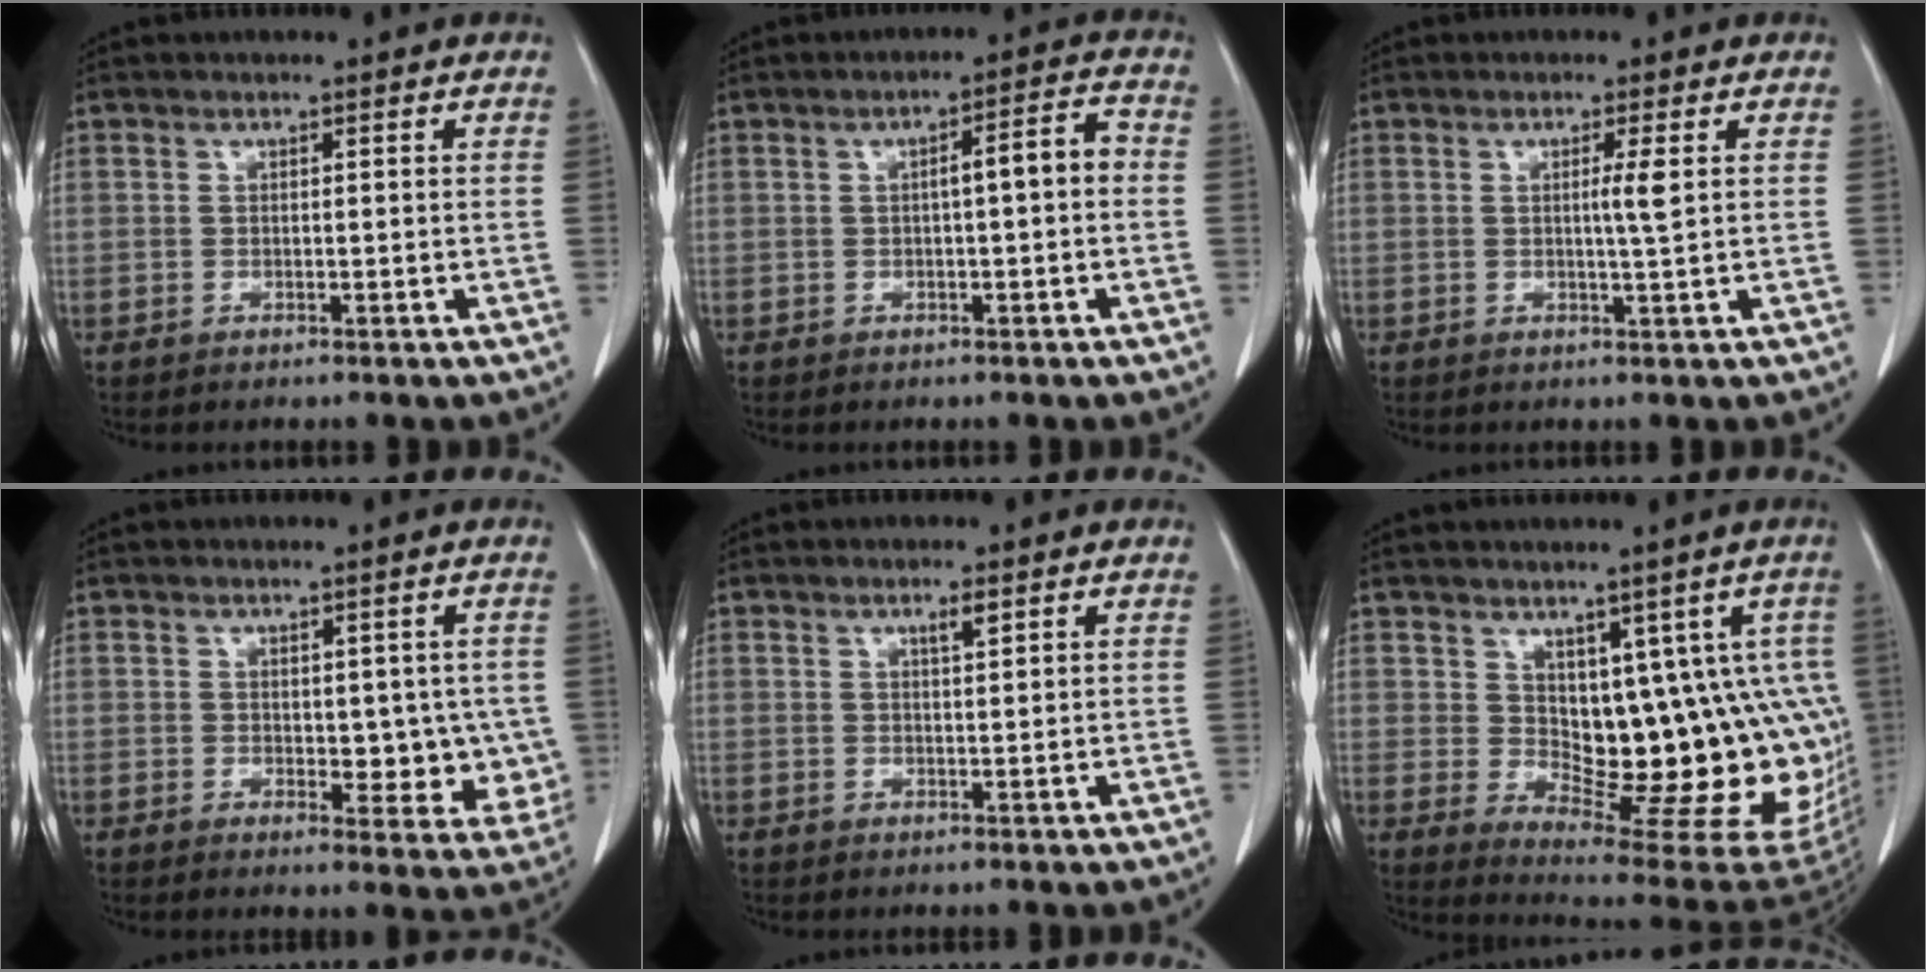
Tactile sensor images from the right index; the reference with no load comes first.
{"total": 4.5, "force": [0.0, 0.7, 4.5], "torque": [-0.064, 0.017, -0.002]}
{"total": 2.6, "force": [0.5, -0.5, 2.5], "torque": [-0.045, -0.005, 0.008]}
{"total": 6.9, "force": [0.2, 4.0, 5.7], "torque": [-0.040, -0.006, 0.009]}
{"total": 1.7, "force": [1.1, 0.2, 1.3], "torque": [-0.023, -0.001, 0.019]}
{"total": 14.8, "force": [3.0, 7.4, 12.5], "torque": [-0.136, 0.000, 0.059]}